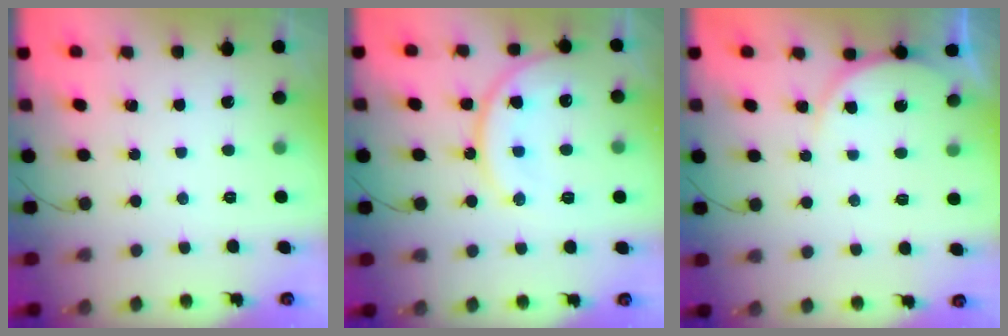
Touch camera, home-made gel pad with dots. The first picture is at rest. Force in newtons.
{"total": 13.6, "press": 13.6, "slide": 0.9}
{"total": 6.2, "press": 6.2, "slide": 0.4}